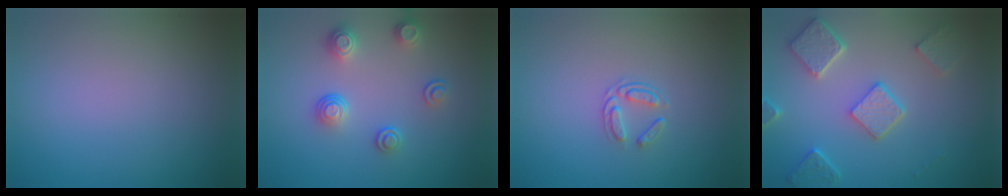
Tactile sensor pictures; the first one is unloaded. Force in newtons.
{"total": 2.9, "press": 2.6, "slide": 1.4}
{"total": 1.6, "press": 1.0, "slide": 1.2}
{"total": 5.0, "press": 4.0, "slide": 3.0}